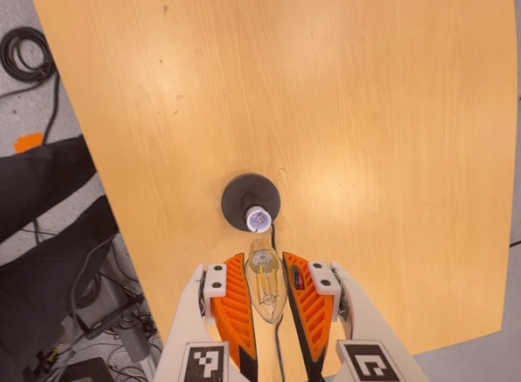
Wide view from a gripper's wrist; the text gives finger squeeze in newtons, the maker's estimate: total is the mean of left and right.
{"total": 13.7, "left": 14.0, "right": 13.3}